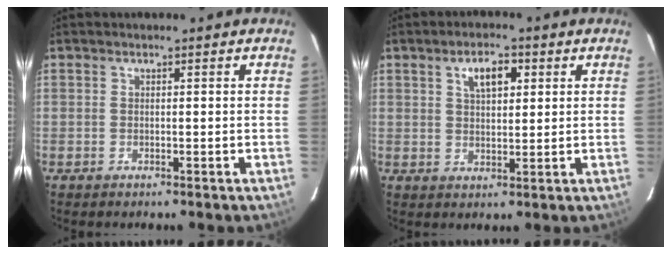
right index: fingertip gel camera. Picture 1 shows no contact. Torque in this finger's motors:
{"motor_torque": [0.15, 0.07, 0.16, 0.06]}